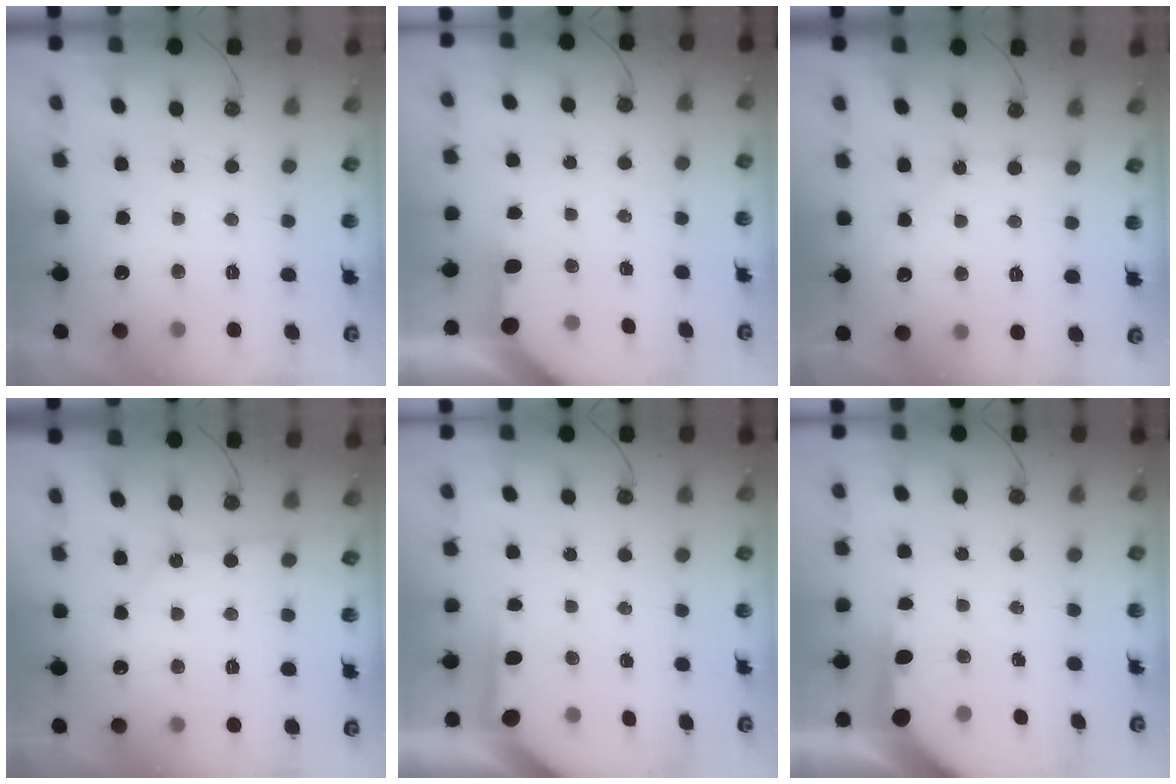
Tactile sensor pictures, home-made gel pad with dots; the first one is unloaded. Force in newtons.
{"total": 3.0, "press": 3.0, "slide": 0.5}
{"total": 1.7, "press": 1.7, "slide": 0.3}
{"total": 4.4, "press": 4.3, "slide": 0.5}
{"total": 3.8, "press": 3.8, "slide": 0.2}
{"total": 6.3, "press": 6.2, "slide": 0.6}